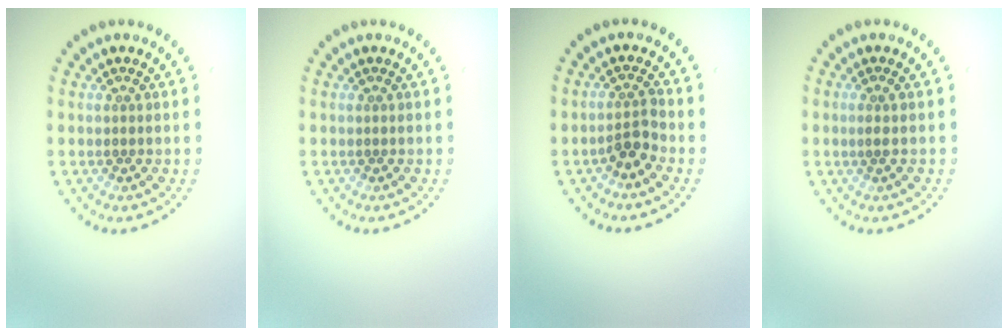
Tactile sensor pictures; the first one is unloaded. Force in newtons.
{"total": 0.0}
{"total": 2.2, "press": 1.8, "slide": 1.4}
{"total": 0.8, "press": 0.4, "slide": 0.6}